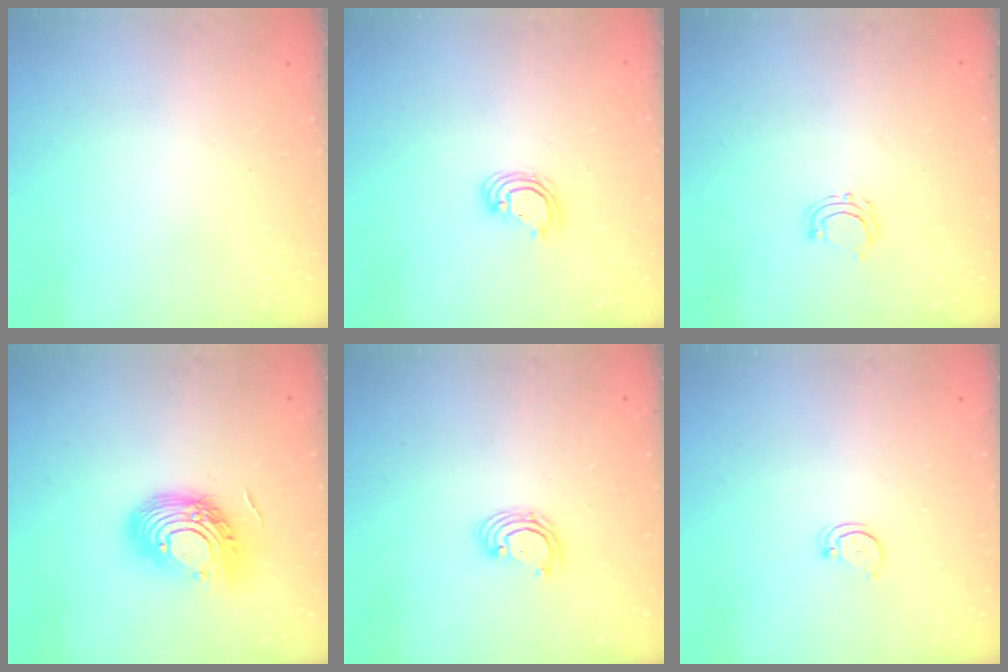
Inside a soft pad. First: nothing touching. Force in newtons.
{"total": 5.7, "press": 5.7, "slide": 0.5}
{"total": 5.1, "press": 5.1, "slide": 0.7}
{"total": 14.8, "press": 14.7, "slide": 1.5}
{"total": 3.1, "press": 3.1, "slide": 0.1}
{"total": 2.7, "press": 2.7, "slide": 0.2}